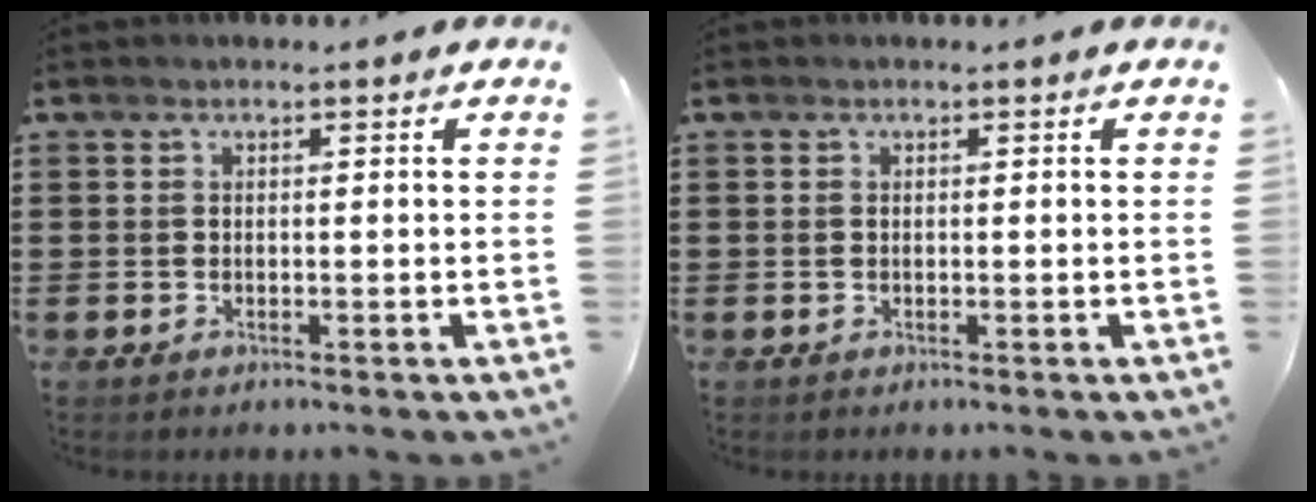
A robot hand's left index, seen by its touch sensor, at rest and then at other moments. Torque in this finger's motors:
{"motor_torque": [0.00, -0.01, 0.03, 0.01]}